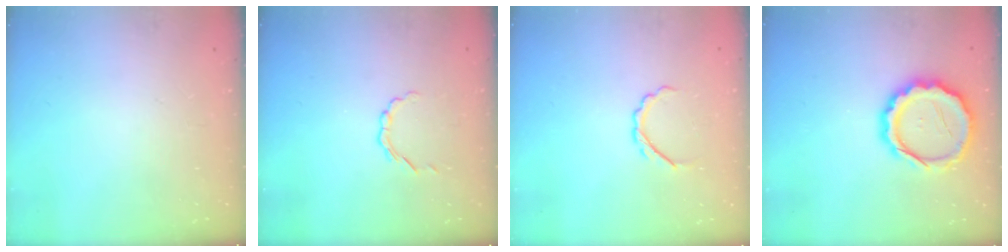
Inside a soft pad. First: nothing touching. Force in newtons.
{"total": 2.4, "press": 2.2, "slide": 0.8}
{"total": 4.5, "press": 4.4, "slide": 0.9}
{"total": 15.0, "press": 14.6, "slide": 3.3}